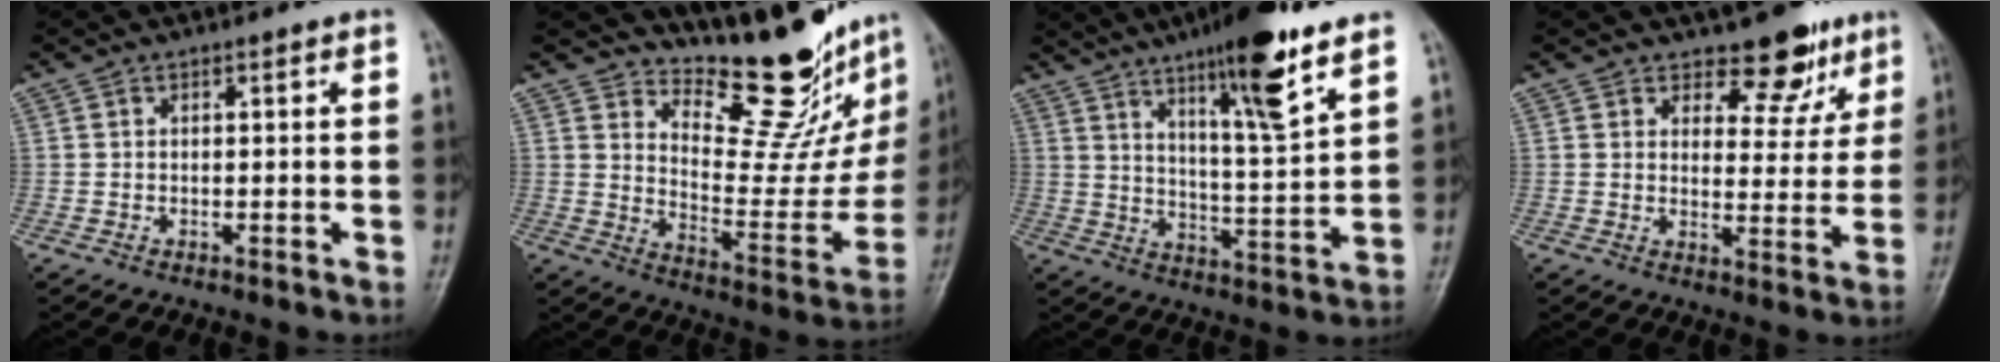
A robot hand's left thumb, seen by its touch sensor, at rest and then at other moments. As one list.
[{"total": 18.7, "force": [15.6, 6.0, 8.5], "torque": [-0.062, -0.140, 0.222]}, {"total": 15.3, "force": [9.6, 2.5, 11.7], "torque": [-0.177, -0.056, 0.157]}, {"total": 8.4, "force": [6.1, 4.6, 3.5], "torque": [-0.003, -0.037, 0.083]}]